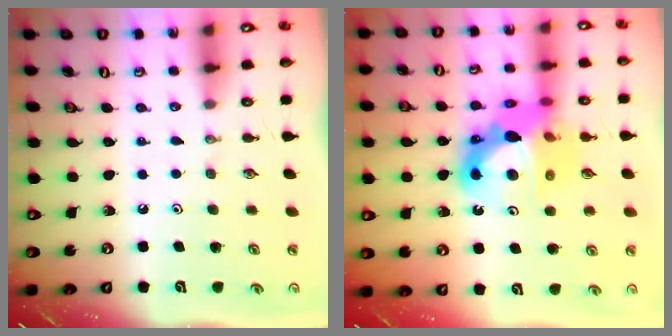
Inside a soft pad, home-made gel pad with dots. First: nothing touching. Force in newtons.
{"total": 17.1, "press": 16.9, "slide": 2.5}